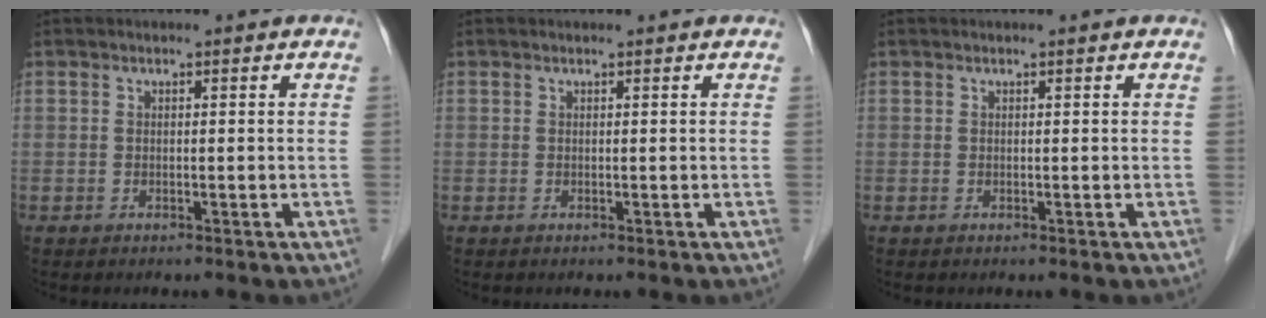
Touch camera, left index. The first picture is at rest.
{"total": 0.0}
{"total": 0.0}